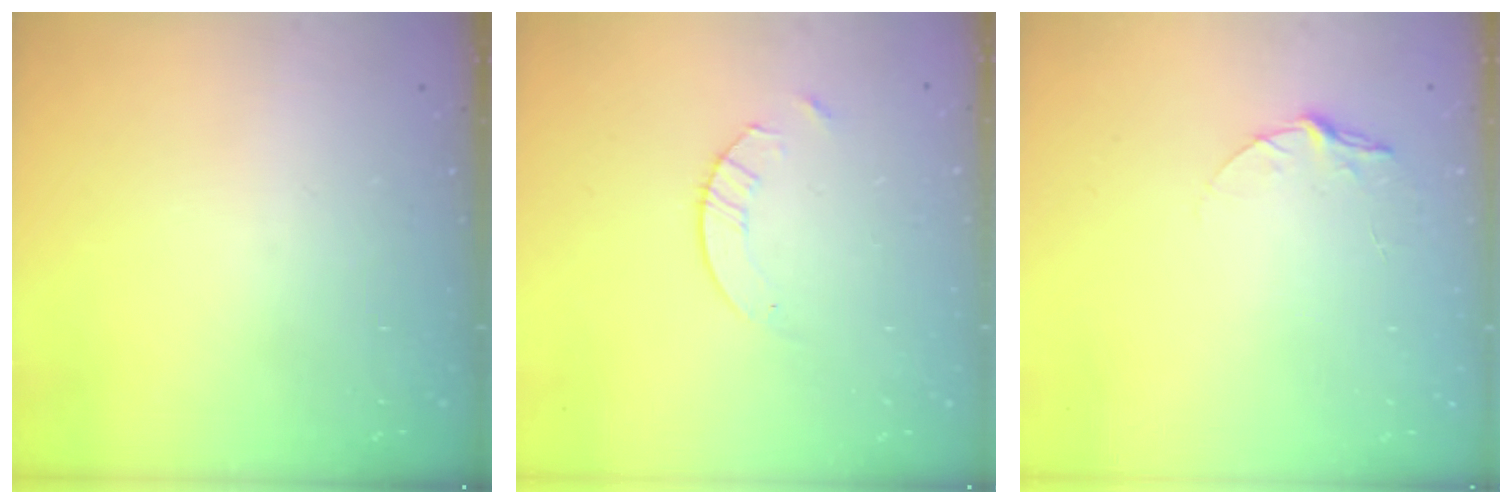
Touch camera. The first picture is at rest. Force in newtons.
{"total": 4.2, "press": 4.2, "slide": 0.4}
{"total": 4.6, "press": 4.6, "slide": 0.4}